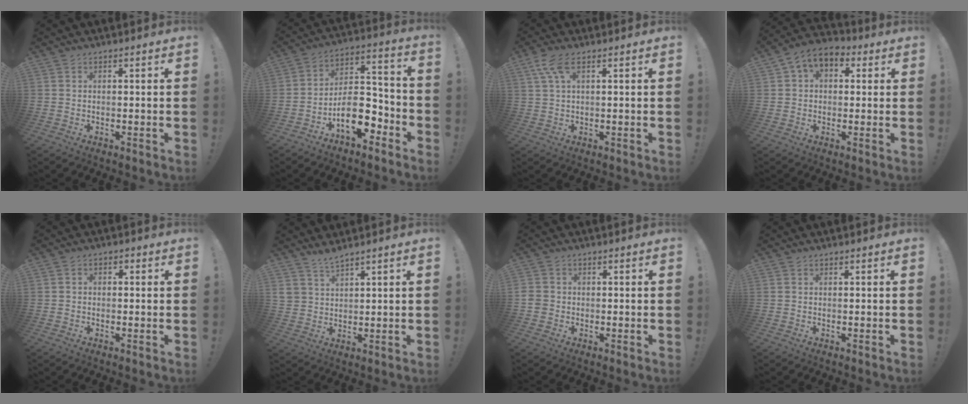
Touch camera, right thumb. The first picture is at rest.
{"total": 13.8, "force": [-6.8, 8.2, 8.8], "torque": [-0.124, 0.040, -0.112]}
{"total": 5.7, "force": [2.5, 2.0, 4.7], "torque": [-0.087, -0.004, 0.046]}
{"total": 6.2, "force": [2.3, 4.5, 3.6], "torque": [-0.063, -0.002, 0.045]}
{"total": 1.7, "force": [-1.0, 1.2, 0.7], "torque": [-0.011, 0.008, -0.018]}
{"total": 4.3, "force": [3.8, 1.2, 1.5], "torque": [-0.032, -0.024, 0.074]}
{"total": 2.7, "force": [-0.8, 2.4, 1.0], "torque": [-0.011, 0.006, -0.013]}
{"total": 0.0}